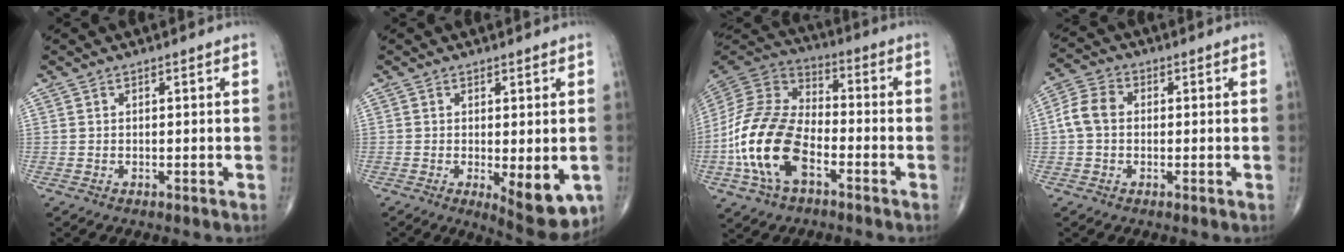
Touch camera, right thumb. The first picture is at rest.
{"total": 8.7, "force": [-2.2, 3.0, 7.9], "torque": [-0.095, -0.021, -0.025]}
{"total": 18.8, "force": [-6.1, 10.9, 14.0], "torque": [-0.270, 0.038, -0.122]}
{"total": 5.8, "force": [0.0, 4.4, 3.8], "torque": [-0.074, 0.018, -0.008]}